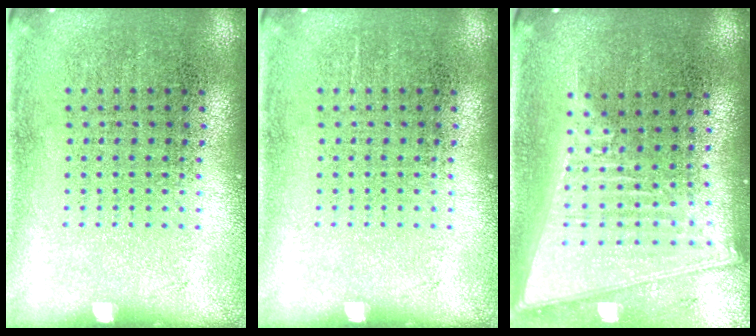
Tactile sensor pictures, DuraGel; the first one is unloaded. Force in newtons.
{"total": 0.0}
{"total": 2.1, "press": 1.8, "slide": 1.1}